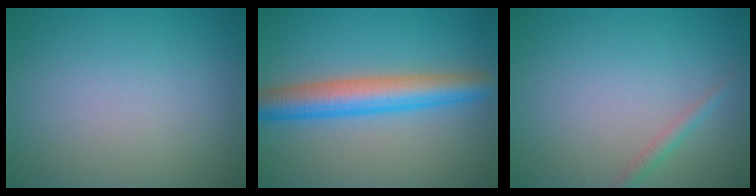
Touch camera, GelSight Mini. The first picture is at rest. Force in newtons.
{"total": 5.9, "press": 5.9, "slide": 0.3}
{"total": 1.2, "press": 1.2, "slide": 0.1}